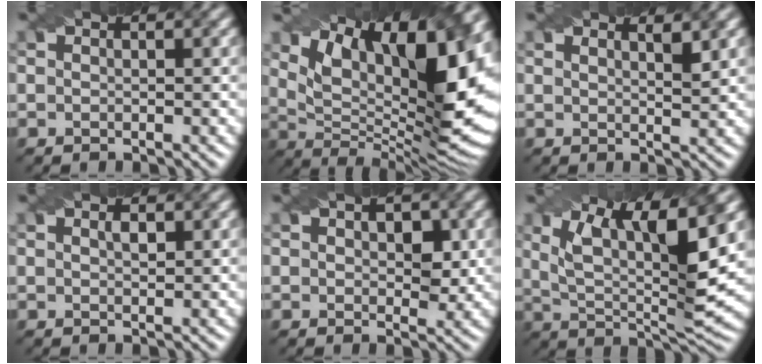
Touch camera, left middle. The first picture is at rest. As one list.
[{"total": 15.3, "force": [6.1, 5.7, 12.8], "torque": [-0.201, 0.008, 0.110]}, {"total": 2.4, "force": [1.8, 0.8, 1.4], "torque": [-0.004, -0.001, 0.014]}, {"total": 0.9, "force": [0.4, 0.4, 0.7], "torque": [-0.016, 0.000, 0.009]}, {"total": 3.0, "force": [0.9, 1.8, 2.3], "torque": [-0.026, -0.004, 0.015]}, {"total": 10.1, "force": [3.5, 3.3, 8.9], "torque": [-0.162, -0.004, 0.063]}]